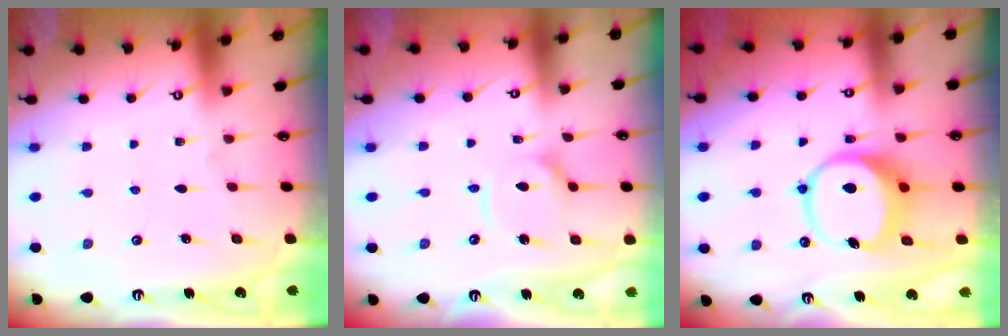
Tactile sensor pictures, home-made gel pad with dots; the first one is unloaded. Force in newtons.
{"total": 8.6, "press": 8.6, "slide": 0.9}
{"total": 8.9, "press": 8.7, "slide": 1.6}